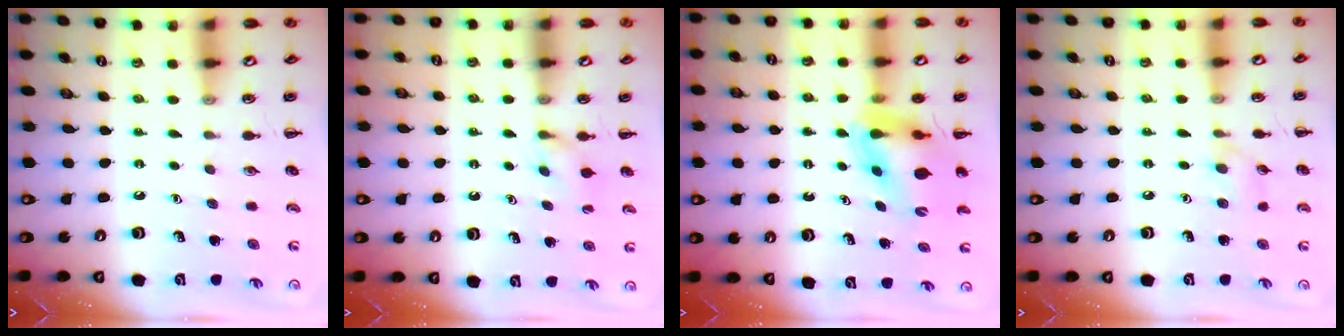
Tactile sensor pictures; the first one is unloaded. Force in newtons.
{"total": 3.4, "press": 3.1, "slide": 1.2}
{"total": 10.5, "press": 9.9, "slide": 3.4}
{"total": 6.9, "press": 6.5, "slide": 2.3}